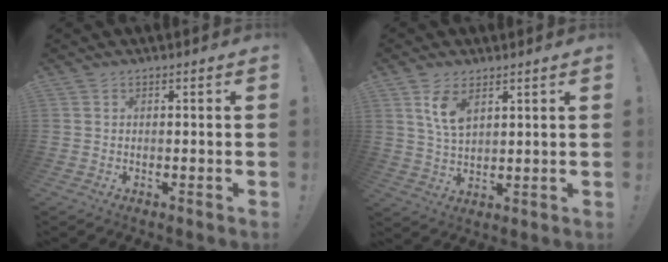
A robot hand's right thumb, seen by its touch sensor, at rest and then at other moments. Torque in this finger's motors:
{"motor_torque": [0.08, 0.08, 0.04, 0.05, 0.02]}